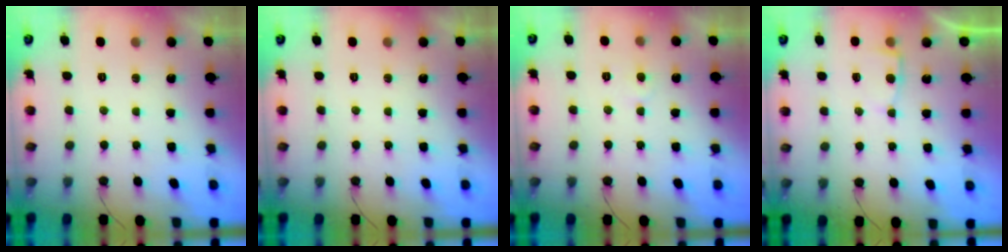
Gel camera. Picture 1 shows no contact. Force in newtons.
{"total": 0.0}
{"total": 2.8, "press": 2.8, "slide": 0.3}
{"total": 3.5, "press": 3.5, "slide": 0.3}